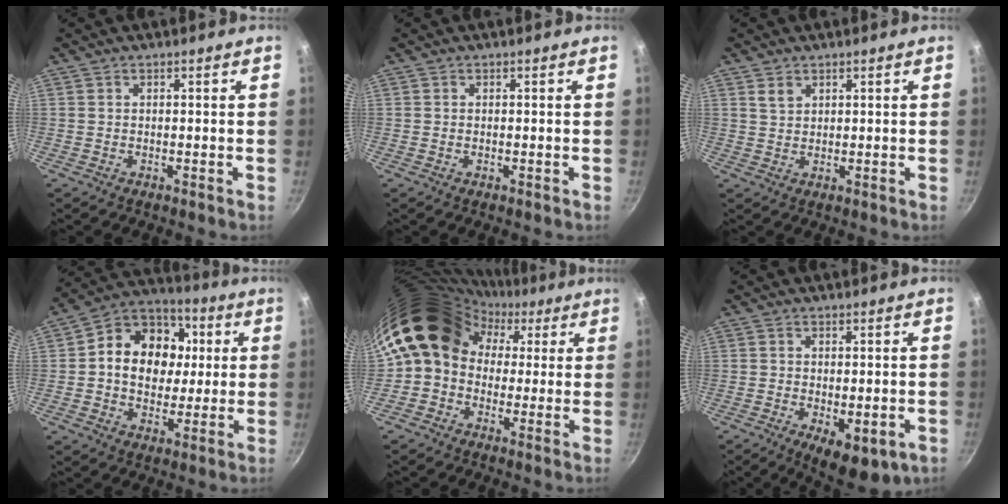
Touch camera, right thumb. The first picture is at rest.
{"total": 0.0}
{"total": 2.3, "force": [1.3, 1.4, 1.2], "torque": [-0.018, -0.002, 0.027]}
{"total": 16.2, "force": [1.9, 13.1, 9.5], "torque": [-0.125, 0.017, 0.017]}
{"total": 15.8, "force": [2.7, 13.4, 7.9], "torque": [-0.107, 0.050, 0.024]}
{"total": 10.5, "force": [-3.6, 4.7, 8.7], "torque": [-0.108, -0.008, -0.039]}